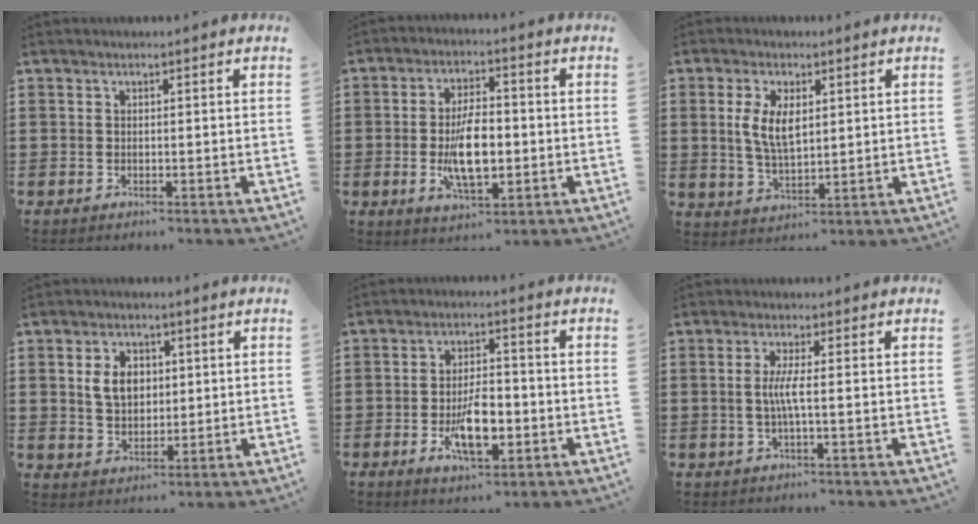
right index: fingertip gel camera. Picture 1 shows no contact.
{"total": 9.1, "force": [-1.4, 4.0, 8.1], "torque": [-0.150, -0.007, -0.031]}
{"total": 6.2, "force": [1.2, 3.0, 5.2], "torque": [-0.115, 0.006, 0.019]}
{"total": 5.4, "force": [1.2, 3.9, 3.6], "torque": [-0.082, 0.009, 0.014]}
{"total": 8.3, "force": [-2.6, 3.7, 7.0], "torque": [-0.125, -0.002, -0.045]}
{"total": 3.5, "force": [-0.3, 0.0, 3.5], "torque": [-0.073, -0.008, -0.010]}